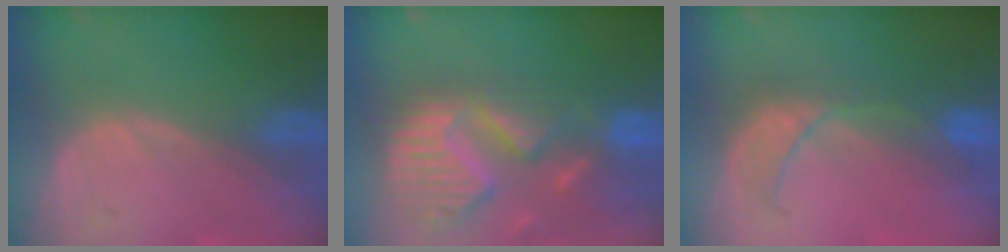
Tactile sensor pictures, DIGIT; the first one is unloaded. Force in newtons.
{"total": 14.0, "press": 11.8, "slide": 7.6}
{"total": 5.5, "press": 5.4, "slide": 0.7}